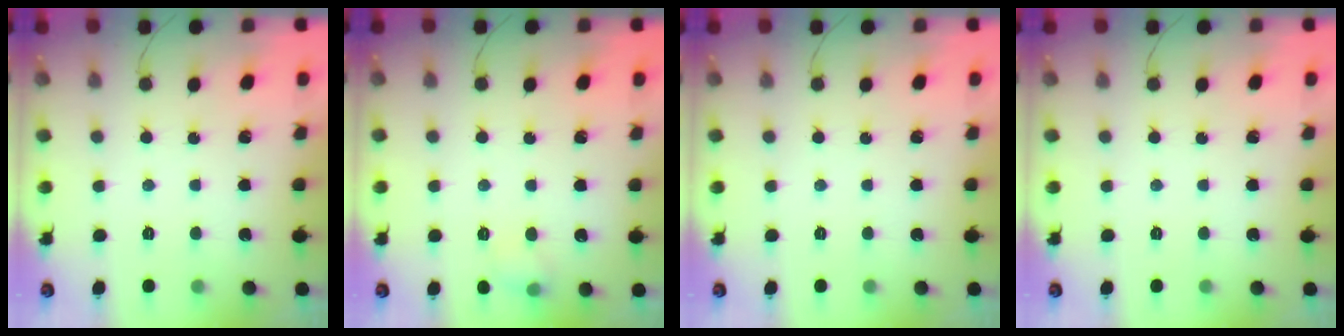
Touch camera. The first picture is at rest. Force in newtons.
{"total": 5.5, "press": 5.3, "slide": 1.4}
{"total": 0.0}
{"total": 0.0}